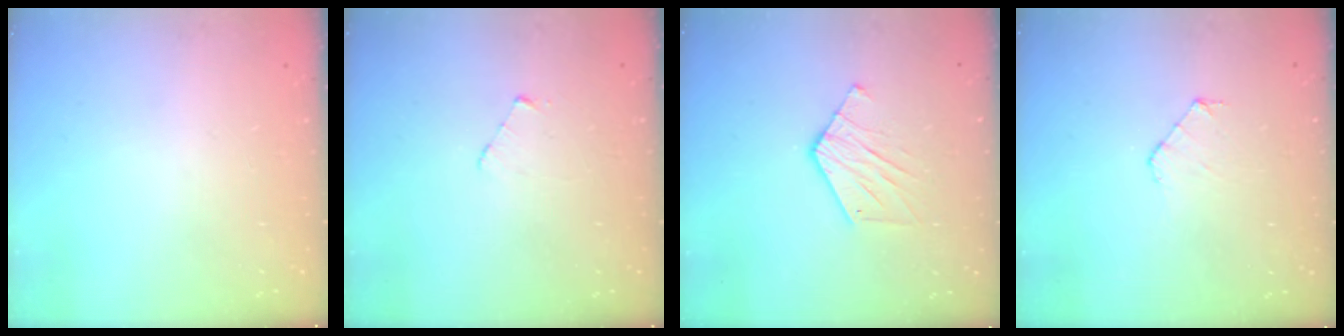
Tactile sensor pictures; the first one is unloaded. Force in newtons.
{"total": 2.6, "press": 2.6, "slide": 0.3}
{"total": 8.7, "press": 8.6, "slide": 0.6}
{"total": 4.3, "press": 4.3, "slide": 0.4}